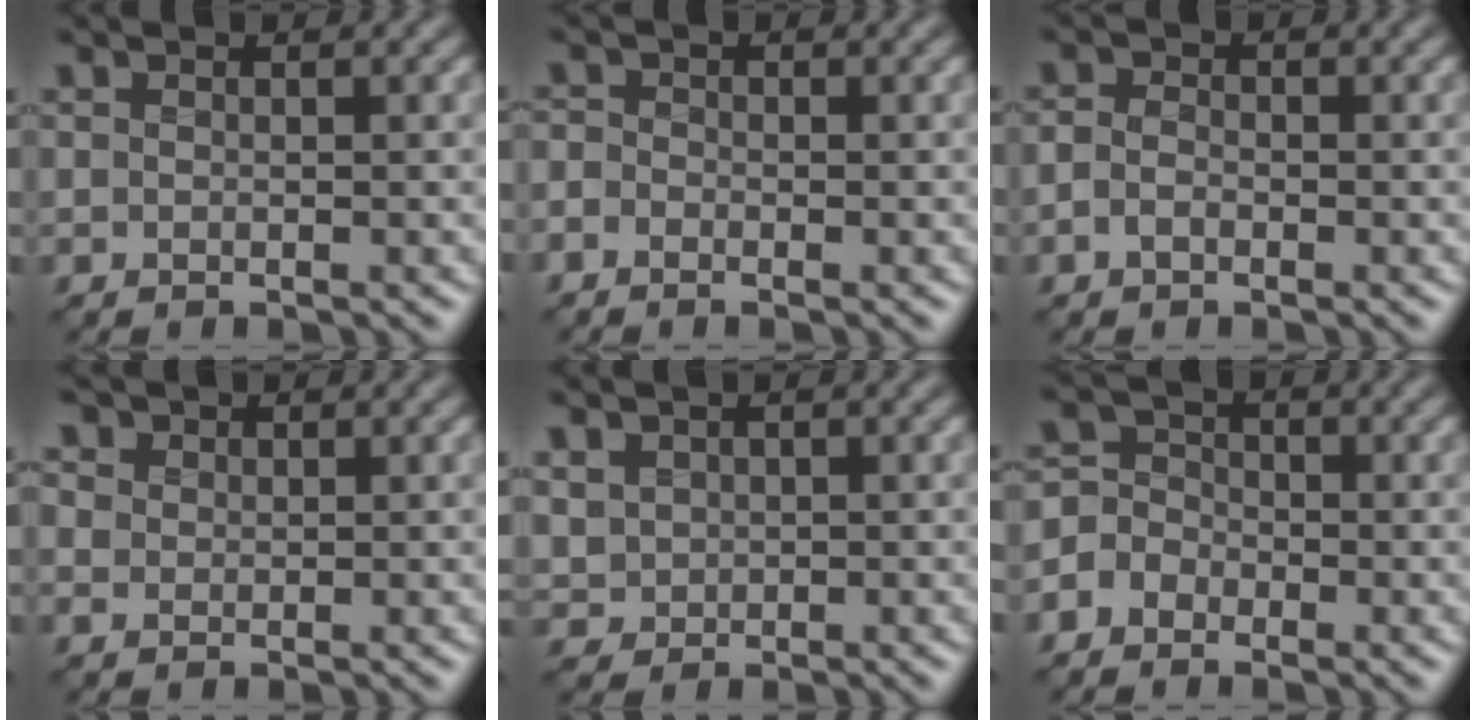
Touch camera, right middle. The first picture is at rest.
{"total": 1.3, "force": [-0.8, 0.8, 0.6], "torque": [-0.009, -0.003, -0.019]}
{"total": 1.5, "force": [-0.7, 1.0, 0.9], "torque": [-0.018, 0.002, -0.017]}
{"total": 2.3, "force": [1.0, 1.9, 0.7], "torque": [-0.020, 0.007, 0.010]}
{"total": 2.6, "force": [1.0, 2.2, 0.9], "torque": [-0.044, 0.004, 0.033]}
{"total": 3.4, "force": [-1.6, 2.9, 1.0], "torque": [-0.001, 0.008, -0.040]}